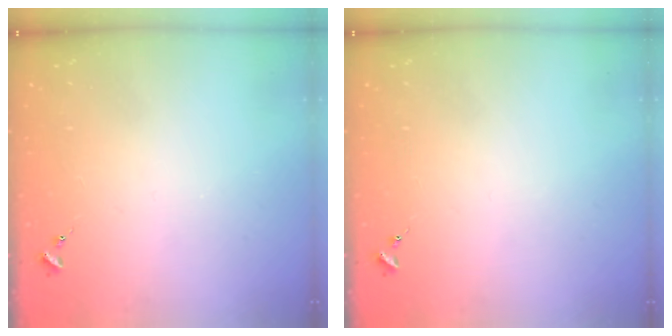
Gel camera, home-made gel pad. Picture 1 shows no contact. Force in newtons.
{"total": 0.0}